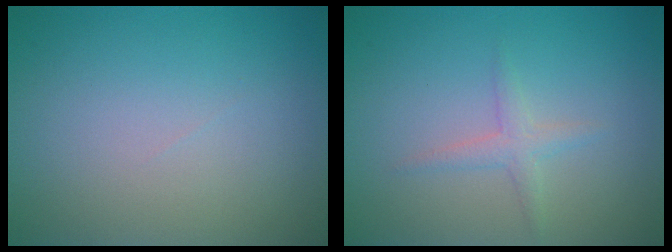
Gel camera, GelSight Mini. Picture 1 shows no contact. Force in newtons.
{"total": 1.5, "press": 1.5, "slide": 0.1}